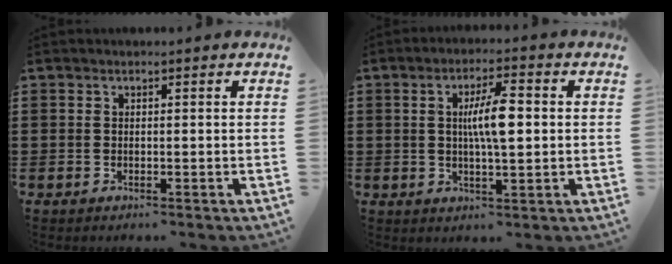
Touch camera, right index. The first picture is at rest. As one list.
[{"total": 6.9, "force": [0.8, 1.7, 6.6], "torque": [-0.123, 0.008, 0.009]}]